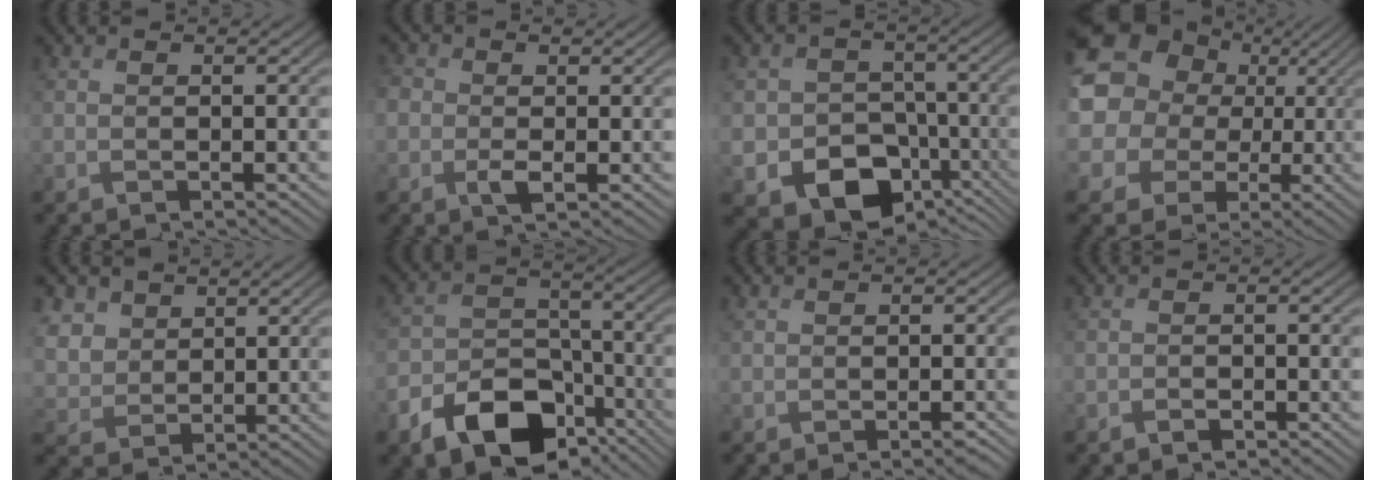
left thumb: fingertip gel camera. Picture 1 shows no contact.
{"total": 3.8, "force": [-0.5, 2.7, 2.6], "torque": [-0.059, -0.002, -0.020]}
{"total": 12.2, "force": [-5.6, 9.4, 5.4], "torque": [-0.100, -0.037, -0.093]}
{"total": 15.4, "force": [4.0, 13.3, 6.5], "torque": [-0.213, 0.027, 0.067]}
{"total": 5.8, "force": [3.0, 4.3, 2.3], "torque": [-0.092, 0.003, 0.056]}
{"total": 12.0, "force": [-7.2, 7.1, 6.6], "torque": [-0.127, -0.014, -0.132]}
{"total": 1.0, "force": [-0.5, 0.3, 0.7], "torque": [-0.010, -0.002, -0.006]}
{"total": 1.0, "force": [-0.7, 0.5, 0.5], "torque": [-0.007, -0.001, -0.014]}